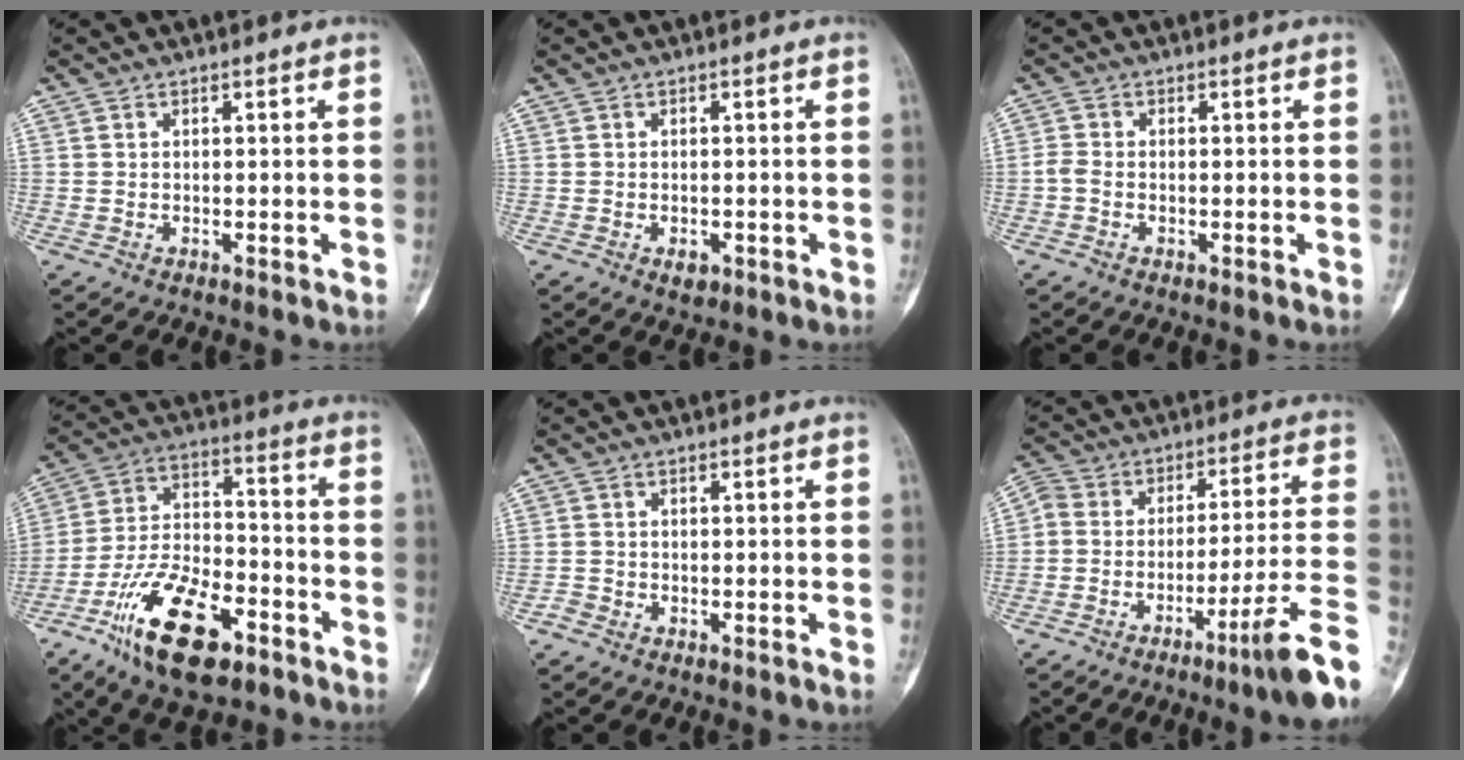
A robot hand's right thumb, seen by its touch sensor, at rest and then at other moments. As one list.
[{"total": 2.0, "force": [-0.9, 1.3, 1.2], "torque": [-0.010, 0.002, -0.007]}, {"total": 1.7, "force": [-0.6, 1.0, 1.2], "torque": [-0.031, 0.000, -0.023]}, {"total": 18.0, "force": [-10.0, 7.9, 12.6], "torque": [-0.221, 0.059, -0.178]}, {"total": 1.1, "force": [-1.0, 0.5, 0.0], "torque": [-0.004, 0.005, -0.024]}, {"total": 17.5, "force": [-9.9, 1.4, 14.4], "torque": [-0.219, 0.072, -0.155]}]